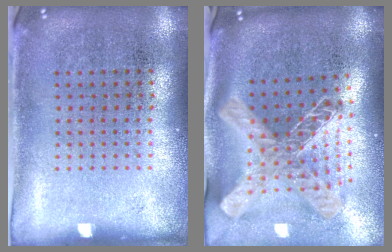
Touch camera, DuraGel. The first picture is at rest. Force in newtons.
{"total": 2.6, "press": 1.9, "slide": 1.8}